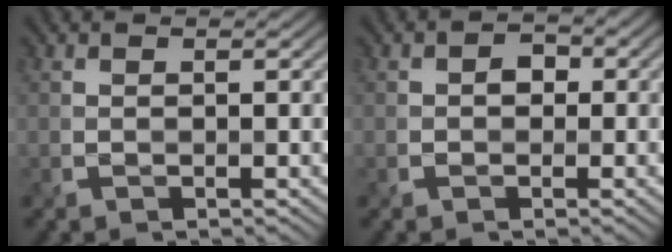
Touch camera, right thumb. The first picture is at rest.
{"total": 1.9, "force": [-0.3, 1.7, 0.8], "torque": [-0.010, 0.001, -0.008]}